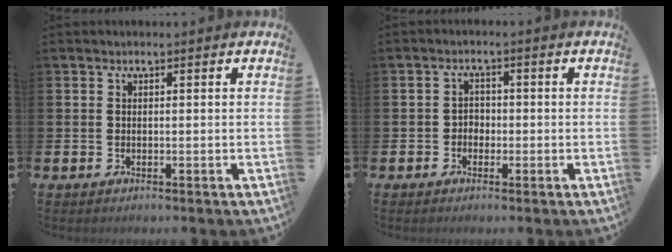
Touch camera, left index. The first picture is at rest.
{"total": 1.9, "force": [-0.8, 1.6, 0.6], "torque": [-0.012, 0.005, -0.020]}